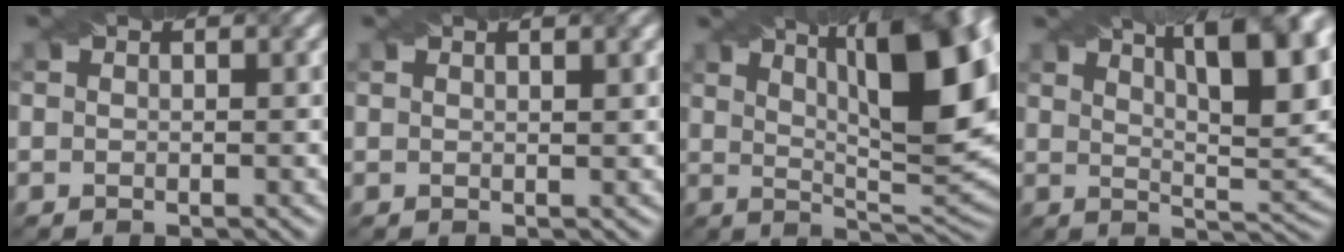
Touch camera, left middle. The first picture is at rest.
{"total": 1.3, "force": [0.9, 0.3, 0.8], "torque": [-0.011, 0.000, 0.010]}
{"total": 14.1, "force": [5.3, 4.4, 12.4], "torque": [-0.144, 0.017, 0.076]}
{"total": 13.2, "force": [7.3, 4.3, 10.1], "torque": [-0.107, 0.032, 0.090]}